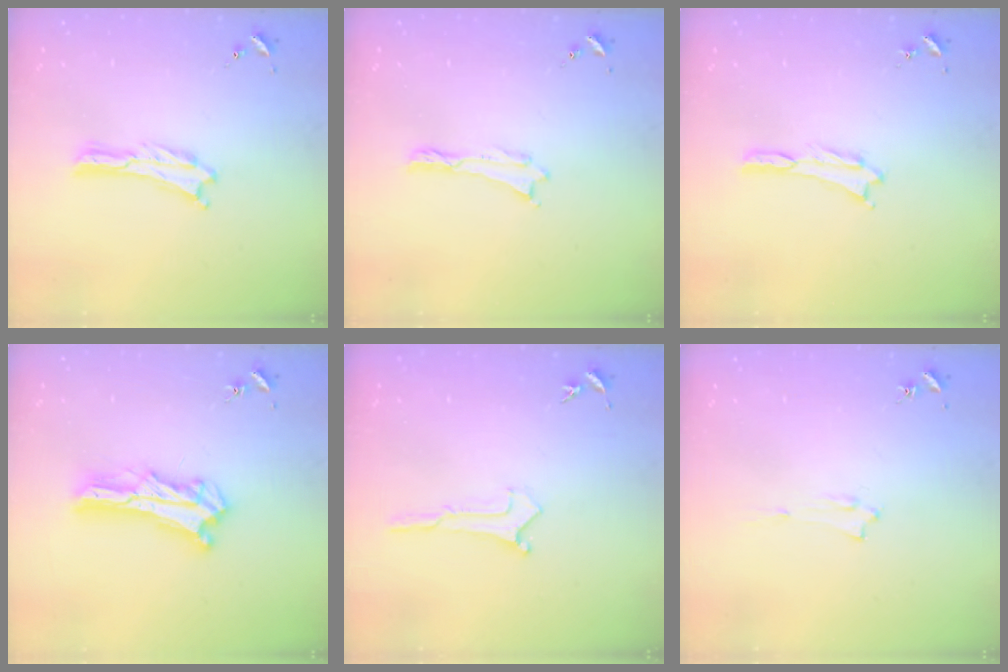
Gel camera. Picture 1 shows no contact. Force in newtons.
{"total": 0.0}
{"total": 0.0}
{"total": 8.1, "press": 8.1, "slide": 0.5}
{"total": 0.0}
{"total": 1.4, "press": 1.4, "slide": 0.2}